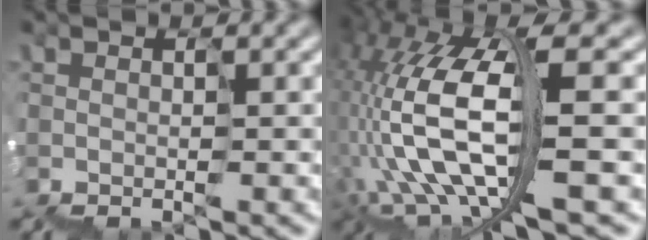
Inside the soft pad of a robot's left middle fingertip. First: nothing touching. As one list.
[{"total": 9.4, "force": [-1.2, 3.1, 8.8], "torque": [-0.204, 0.018, -0.024]}]